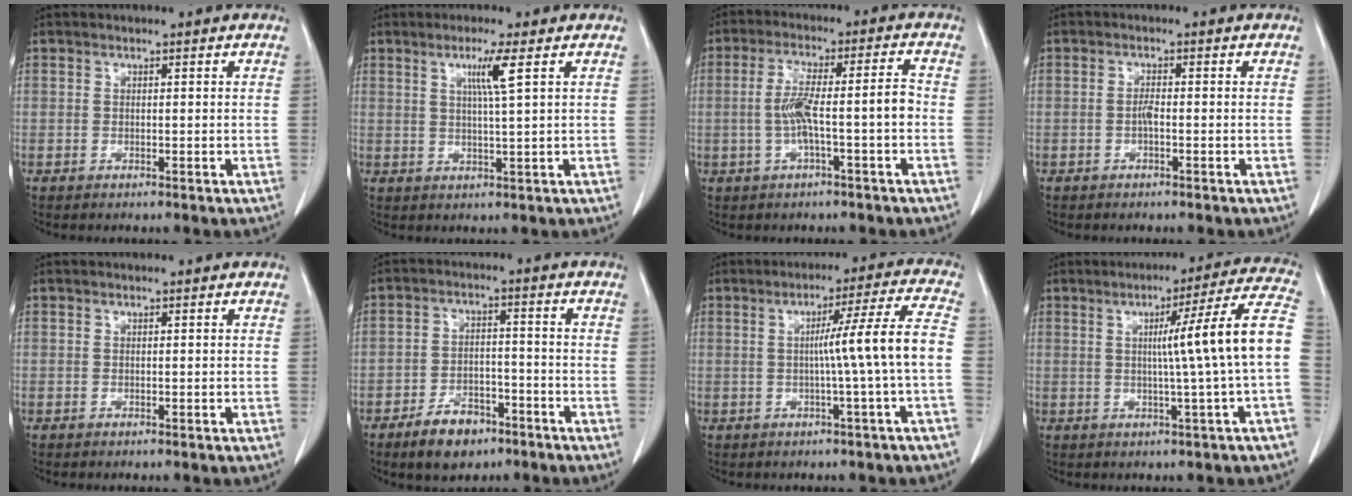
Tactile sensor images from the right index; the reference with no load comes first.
{"total": 4.4, "force": [1.8, -0.9, 3.9], "torque": [-0.075, -0.004, 0.033]}
{"total": 8.0, "force": [-1.5, 0.5, 7.8], "torque": [-0.150, 0.024, -0.024]}
{"total": 1.3, "force": [-0.4, 0.2, 1.3], "torque": [-0.026, 0.001, -0.009]}
{"total": 0.0}
{"total": 7.2, "force": [-4.8, 3.8, 3.7], "torque": [-0.068, 0.007, -0.078]}
{"total": 9.2, "force": [-0.9, -2.0, 8.9], "torque": [-0.133, 0.013, -0.009]}
{"total": 12.7, "force": [0.1, -2.2, 12.5], "torque": [-0.165, 0.014, -0.002]}